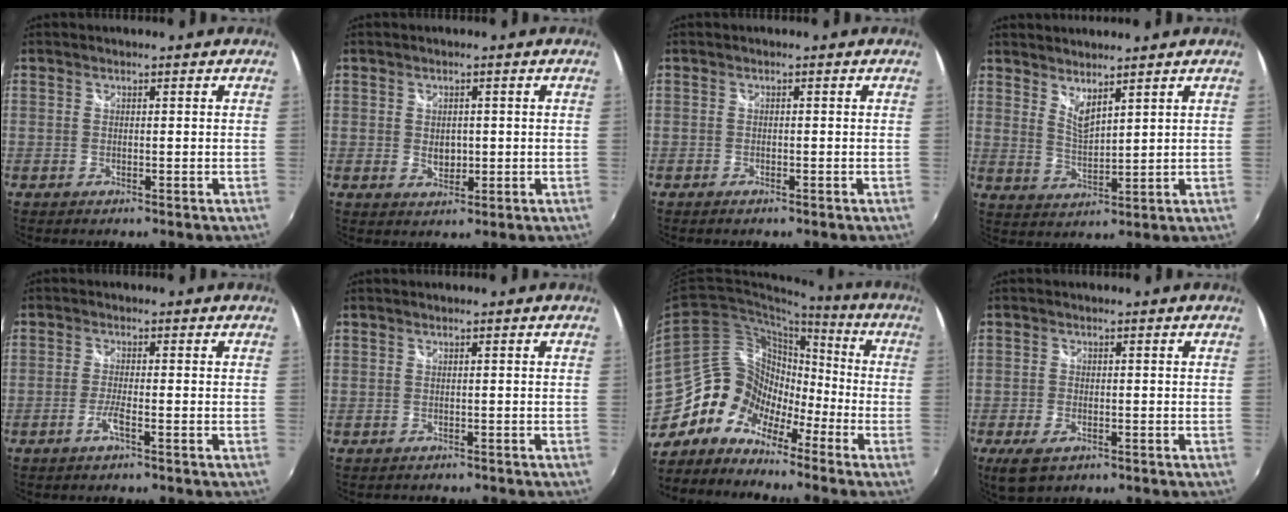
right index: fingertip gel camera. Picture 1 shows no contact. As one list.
[{"total": 3.1, "force": [-0.1, 2.4, 2.0], "torque": [-0.030, -0.002, 0.000]}, {"total": 1.0, "force": [-0.8, 0.4, 0.5], "torque": [-0.010, -0.004, -0.016]}, {"total": 4.4, "force": [3.7, 0.7, 2.3], "torque": [-0.038, -0.009, 0.064]}, {"total": 2.5, "force": [-1.4, -0.2, 2.1], "torque": [-0.049, -0.002, -0.031]}, {"total": 1.1, "force": [-0.8, 0.7, -0.1], "torque": [-0.003, 0.000, -0.011]}, {"total": 12.7, "force": [-9.5, 7.7, 3.6], "torque": [-0.059, 0.028, -0.194]}, {"total": 4.9, "force": [-2.7, 2.6, 3.2], "torque": [-0.077, -0.015, -0.048]}]